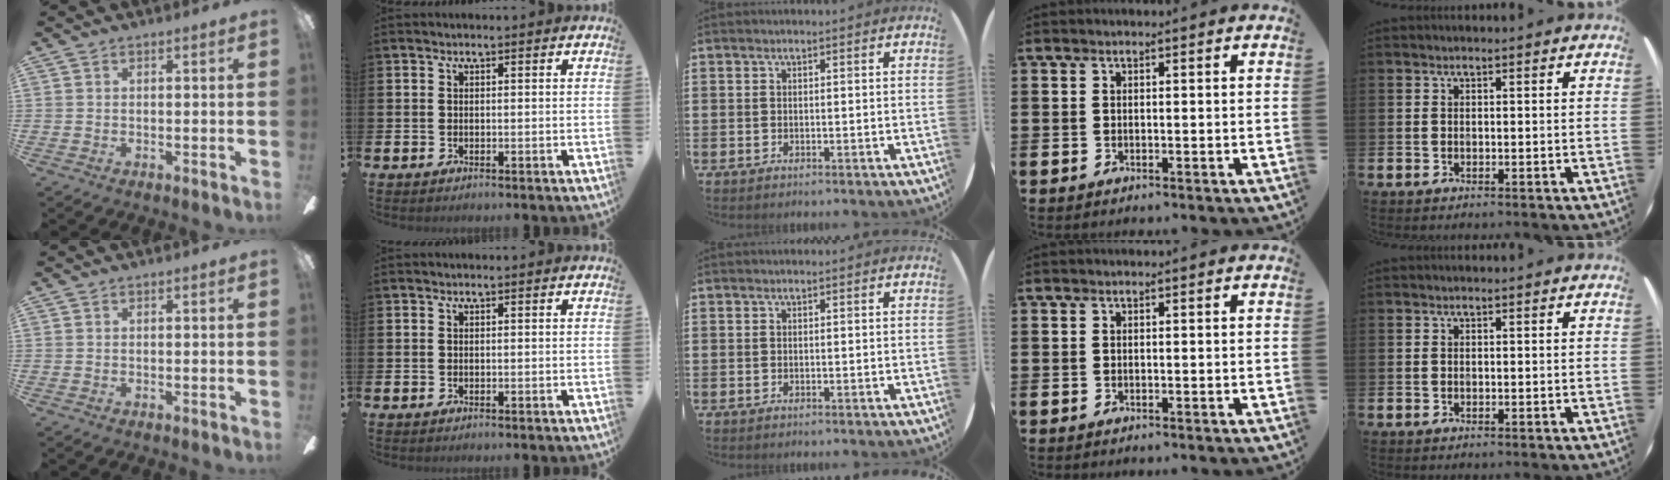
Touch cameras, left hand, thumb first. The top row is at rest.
{}